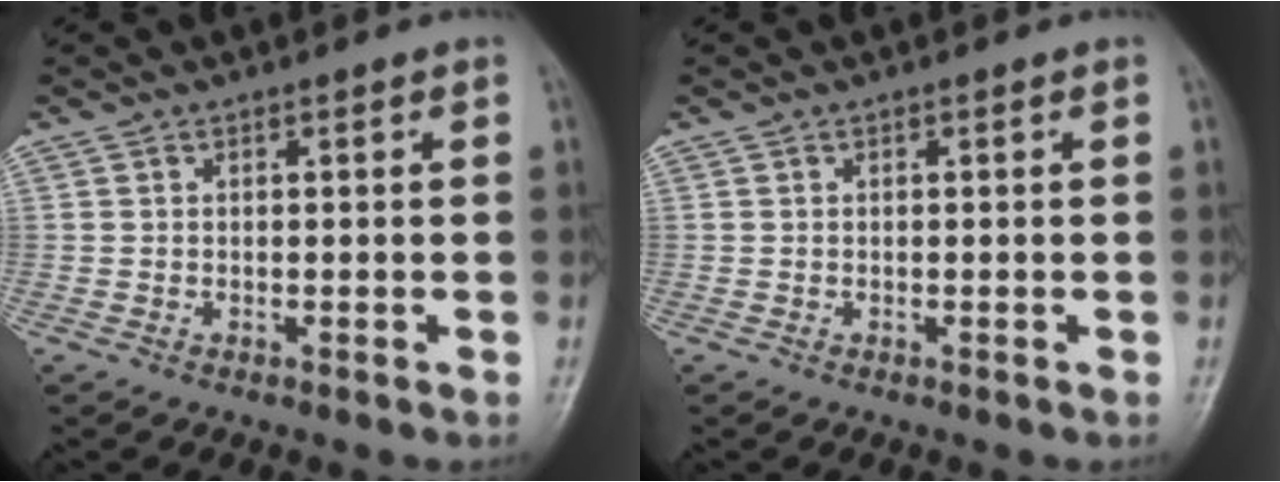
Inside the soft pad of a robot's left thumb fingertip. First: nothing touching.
{"total": 0.0}